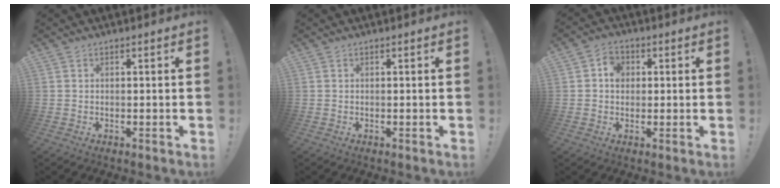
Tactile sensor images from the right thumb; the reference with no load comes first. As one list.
[{"total": 0.0}, {"total": 4.5, "force": [0.5, 4.0, 2.1], "torque": [-0.014, 0.000, 0.004]}]